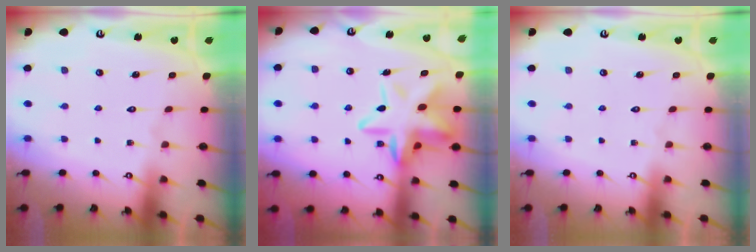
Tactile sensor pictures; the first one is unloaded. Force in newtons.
{"total": 15.6, "press": 15.5, "slide": 1.7}
{"total": 0.0}